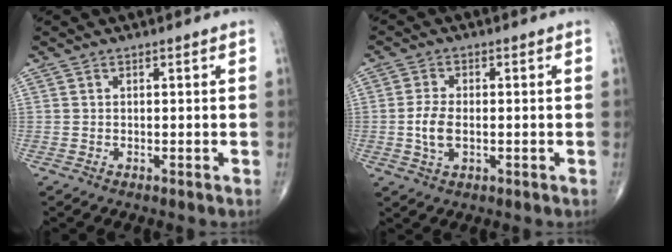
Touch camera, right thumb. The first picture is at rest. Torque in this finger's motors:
{"motor_torque": [-0.16, 0.29, 0.53, 0.04, 0.14]}